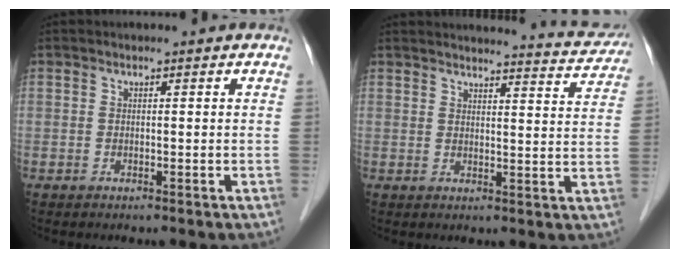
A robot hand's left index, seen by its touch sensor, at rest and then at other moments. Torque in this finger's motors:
{"motor_torque": [0.68, -0.92, 0.19, 0.03]}